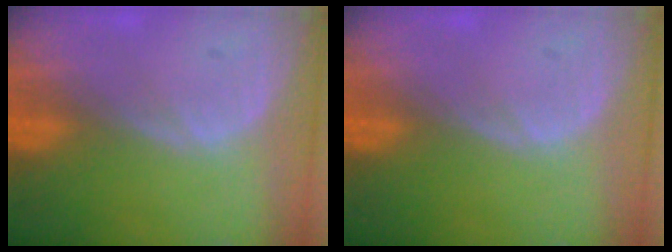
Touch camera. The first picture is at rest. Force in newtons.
{"total": 0.0}